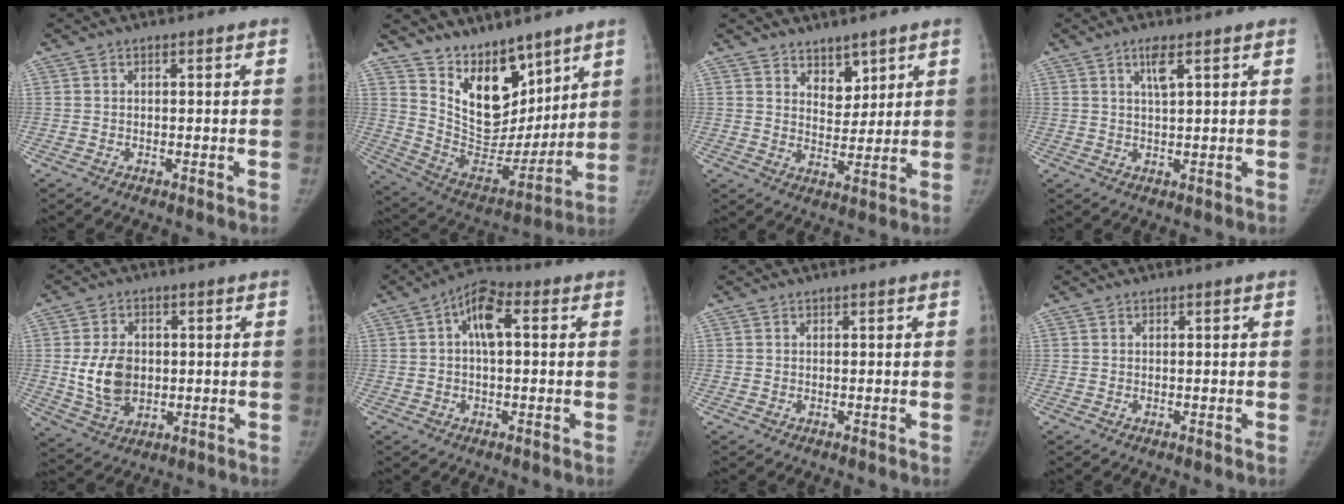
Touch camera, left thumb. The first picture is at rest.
{"total": 17.1, "force": [11.3, 9.2, 8.9], "torque": [-0.090, -0.083, 0.217]}
{"total": 5.2, "force": [3.7, 3.1, 2.0], "torque": [-0.001, -0.030, 0.066]}
{"total": 3.1, "force": [1.5, 0.7, 2.7], "torque": [-0.049, -0.006, 0.030]}
{"total": 9.7, "force": [0.2, 7.0, 6.7], "torque": [-0.103, -0.006, 0.012]}
{"total": 7.3, "force": [1.3, 3.6, 6.2], "torque": [-0.100, 0.024, 0.012]}
{"total": 0.0}
{"total": 0.0}